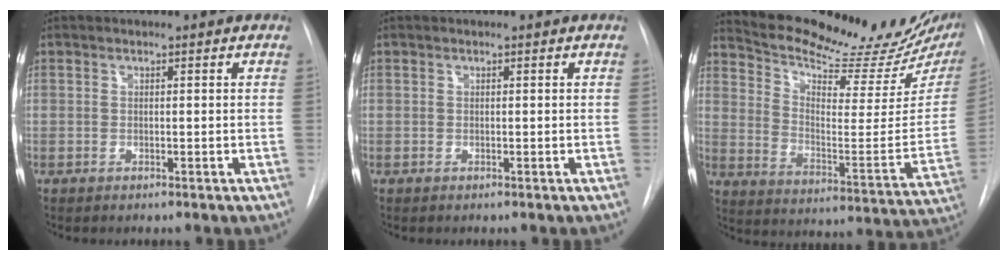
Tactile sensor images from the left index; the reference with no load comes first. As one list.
[{"total": 0.0}, {"total": 26.2, "force": [22.9, 4.8, 11.9], "torque": [-0.190, -0.081, 0.303]}]